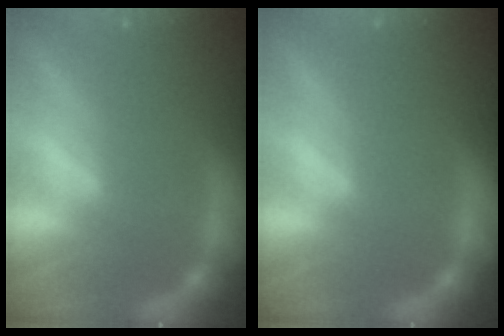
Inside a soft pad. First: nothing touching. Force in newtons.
{"total": 0.0}